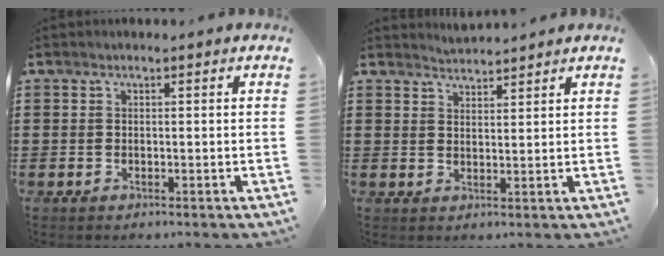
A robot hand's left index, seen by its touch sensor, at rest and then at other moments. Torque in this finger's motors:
{"motor_torque": [0.27, -0.24, -0.01, 0.01]}